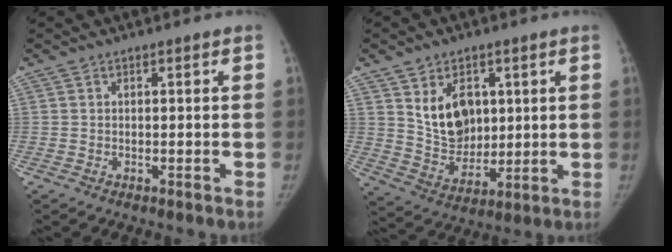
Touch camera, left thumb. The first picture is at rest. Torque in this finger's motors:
{"motor_torque": [0.10, 0.18, 1.00, -0.81, 0.17]}